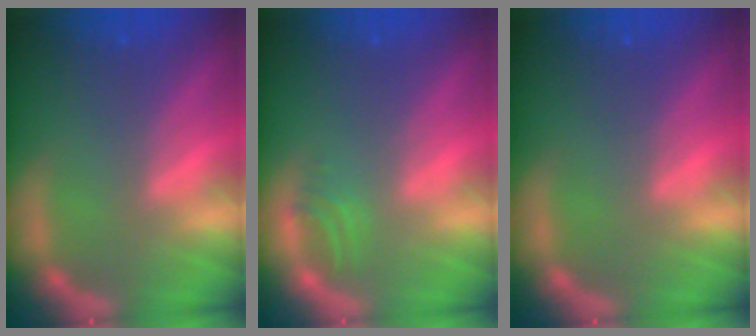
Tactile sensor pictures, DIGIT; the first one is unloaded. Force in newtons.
{"total": 1.5}
{"total": 0.0}